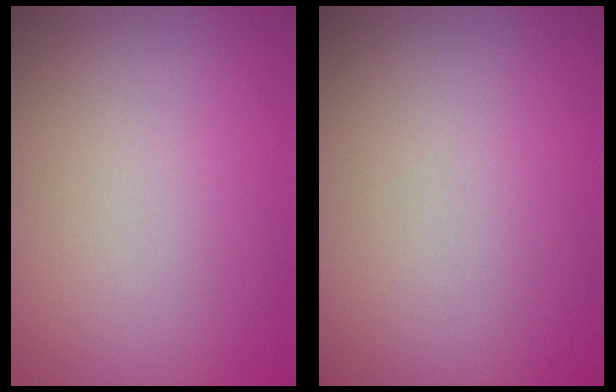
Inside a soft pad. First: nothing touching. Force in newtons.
{"total": 0.0}